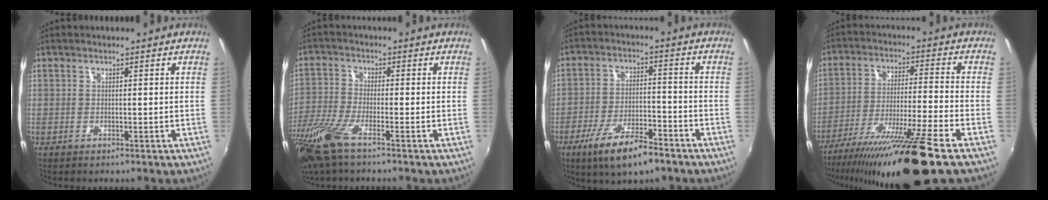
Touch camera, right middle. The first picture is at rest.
{"total": 11.0, "force": [-7.6, 2.0, 7.7], "torque": [-0.184, -0.041, -0.152]}
{"total": 11.5, "force": [-7.7, 3.2, 8.0], "torque": [-0.166, -0.016, -0.130]}
{"total": 19.4, "force": [-14.8, -1.0, 12.6], "torque": [-0.234, -0.034, -0.244]}